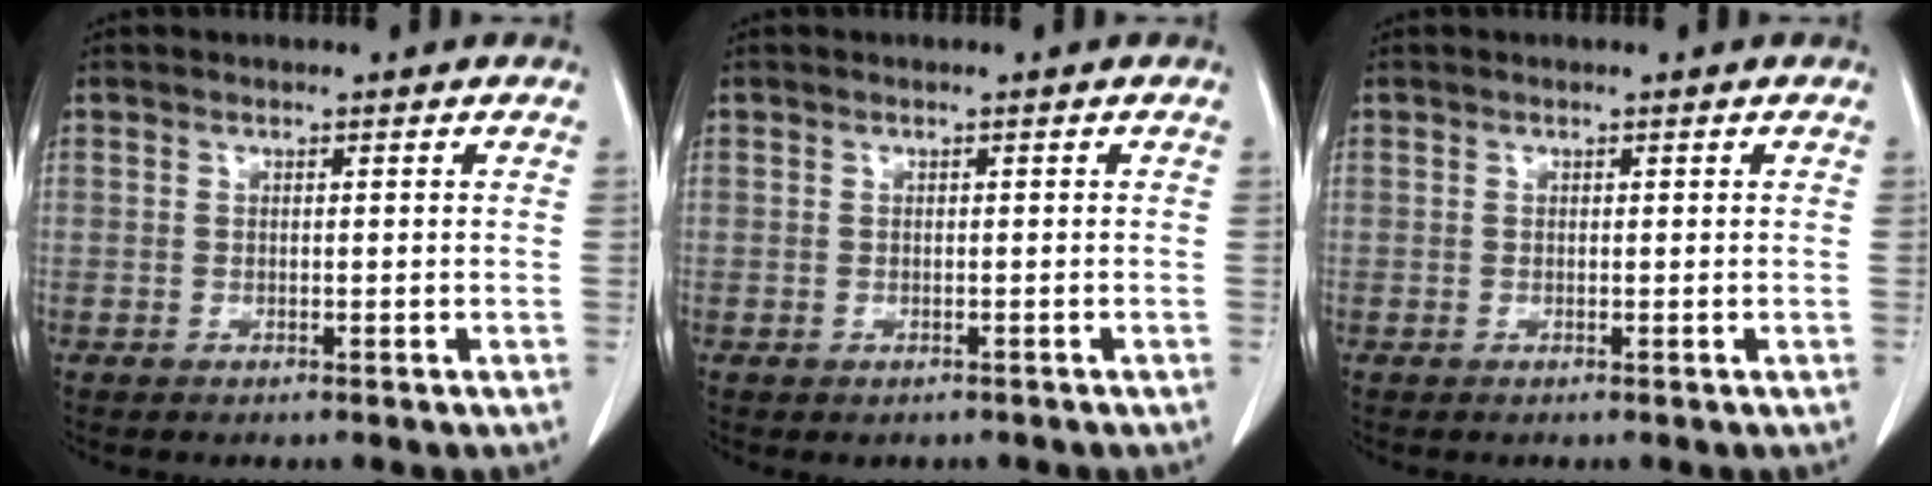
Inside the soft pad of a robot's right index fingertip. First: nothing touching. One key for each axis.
{"total": 1.0, "fx": -0.6, "fy": 0.7, "fz": 0.1, "tx": -0.007, "ty": 0.002, "tz": -0.004}
{"total": 0.0}